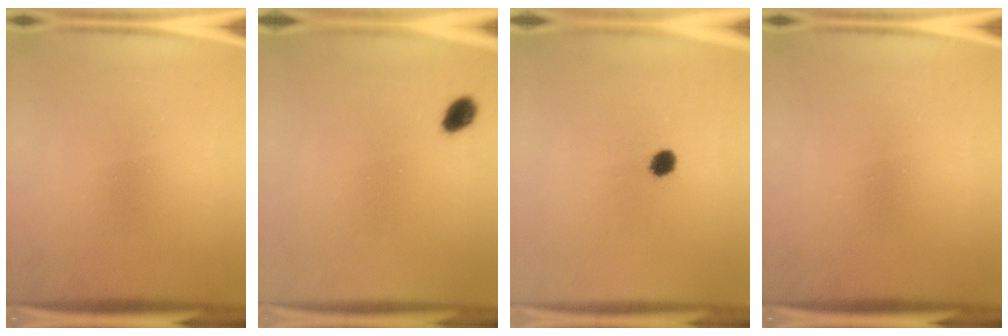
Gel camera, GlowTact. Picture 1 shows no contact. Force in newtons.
{"total": 2.9}
{"total": 2.8}
{"total": 0.0}